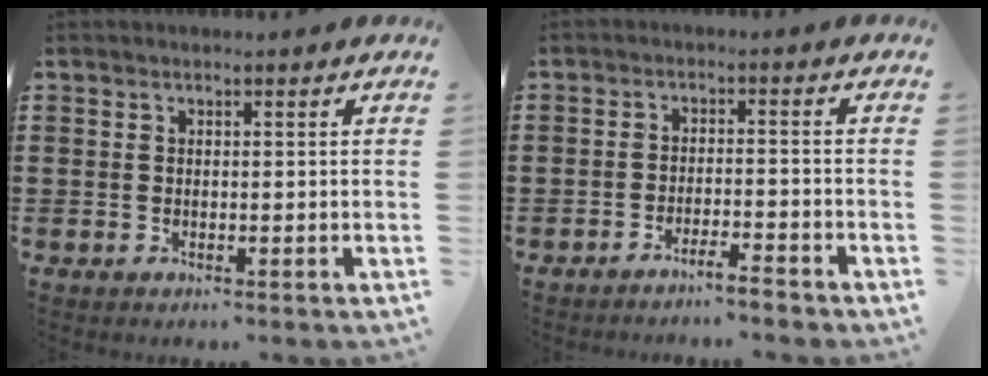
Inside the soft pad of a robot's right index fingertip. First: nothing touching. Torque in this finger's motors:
{"motor_torque": [-0.10, 0.16, 0.14, 0.02]}